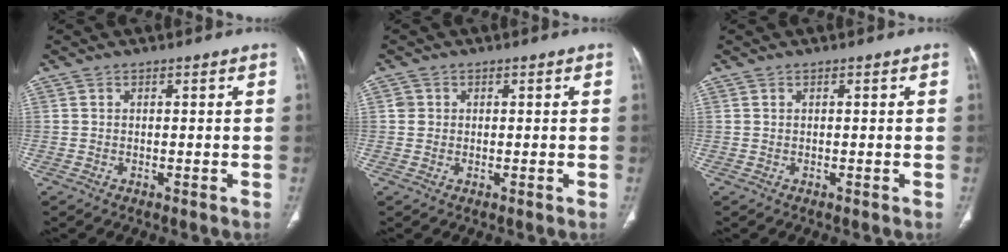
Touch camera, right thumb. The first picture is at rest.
{"total": 1.5, "force": [0.3, 1.4, 0.3], "torque": [0.007, 0.004, 0.004]}
{"total": 0.0}